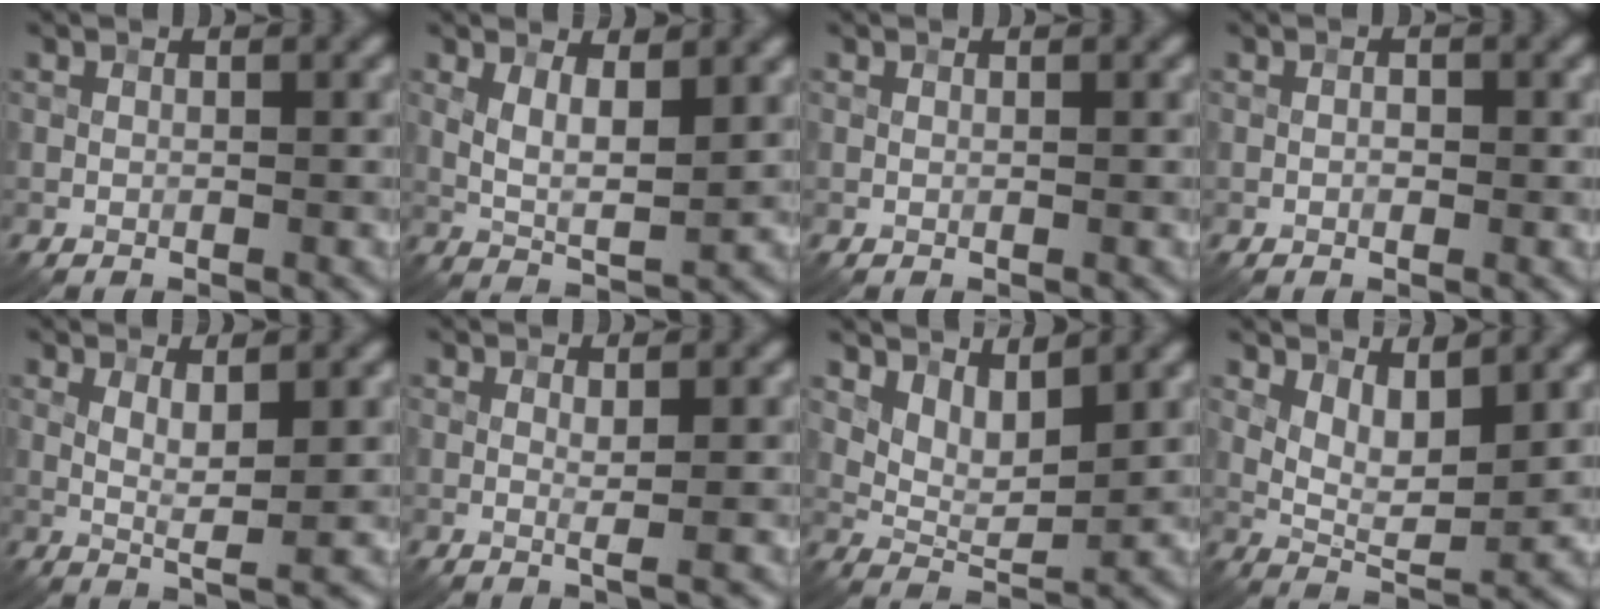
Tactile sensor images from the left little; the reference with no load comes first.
{"total": 4.2, "force": [1.6, 1.7, 3.5], "torque": [-0.072, -0.006, 0.032]}
{"total": 0.0}
{"total": 0.9, "force": [-0.1, 0.5, 0.7], "torque": [-0.006, -0.003, 0.000]}
{"total": 2.9, "force": [0.8, 0.4, 2.7], "torque": [-0.052, -0.010, 0.014]}
{"total": 1.4, "force": [0.1, 0.1, 1.4], "torque": [-0.025, -0.001, -0.001]}
{"total": 3.7, "force": [2.3, 1.5, 2.5], "torque": [-0.050, -0.011, 0.045]}
{"total": 4.5, "force": [1.9, 1.9, 3.7], "torque": [-0.070, -0.009, 0.037]}